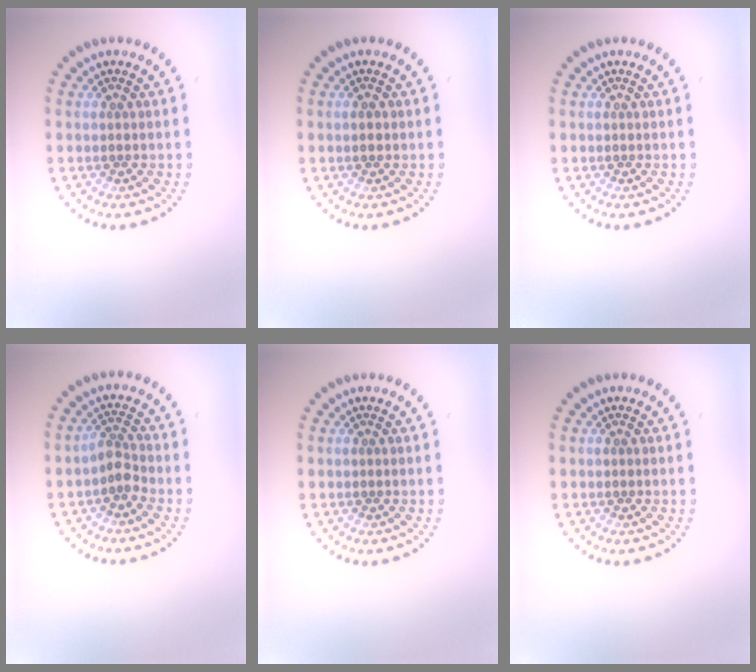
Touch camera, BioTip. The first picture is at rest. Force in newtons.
{"total": 1.1, "press": 1.1, "slide": 0.1}
{"total": 0.0}
{"total": 1.9, "press": 1.4, "slide": 1.2}
{"total": 0.0}
{"total": 0.0}